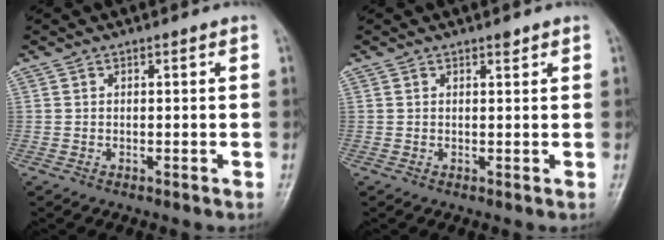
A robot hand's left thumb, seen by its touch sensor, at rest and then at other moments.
{"total": 1.1, "force": [0.8, 0.3, 0.6], "torque": [-0.007, -0.005, 0.013]}